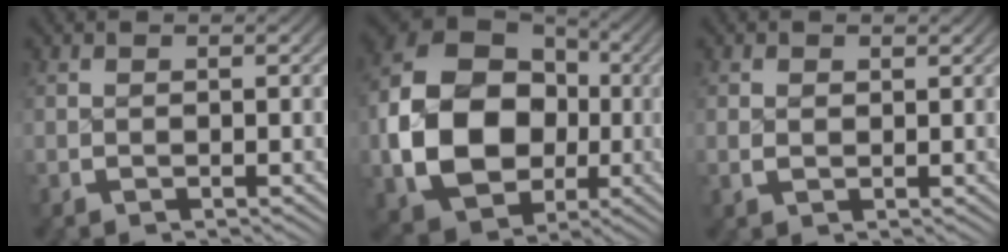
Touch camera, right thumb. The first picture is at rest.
{"total": 17.0, "force": [-0.3, 12.8, 11.1], "torque": [-0.269, -0.048, 0.010]}
{"total": 0.9, "force": [0.5, 0.6, 0.4], "torque": [-0.008, -0.004, 0.014]}